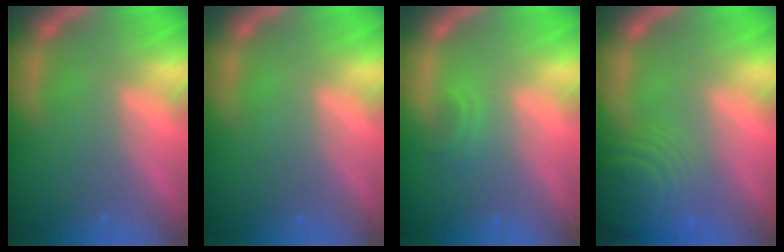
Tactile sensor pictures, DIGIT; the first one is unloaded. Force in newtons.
{"total": 0.0}
{"total": 1.4}
{"total": 8.5}